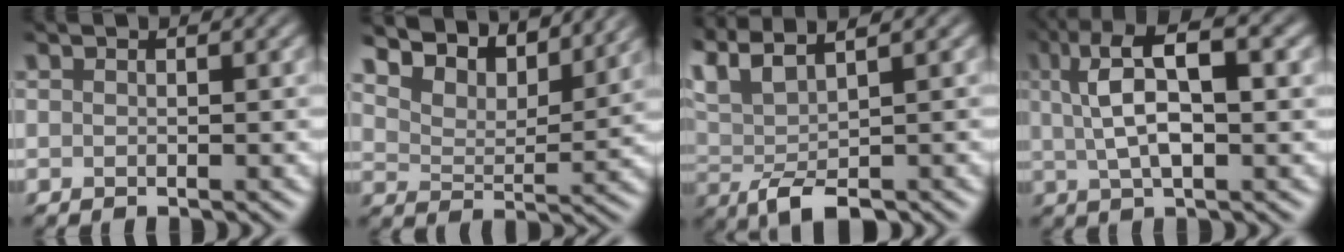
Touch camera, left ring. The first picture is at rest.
{"total": 7.9, "force": [7.1, 1.9, 2.6], "torque": [-0.066, 0.007, 0.104]}
{"total": 6.6, "force": [2.5, 2.2, 5.7], "torque": [-0.111, 0.013, 0.050]}
{"total": 7.8, "force": [2.0, 2.6, 7.1], "torque": [-0.131, 0.016, 0.028]}